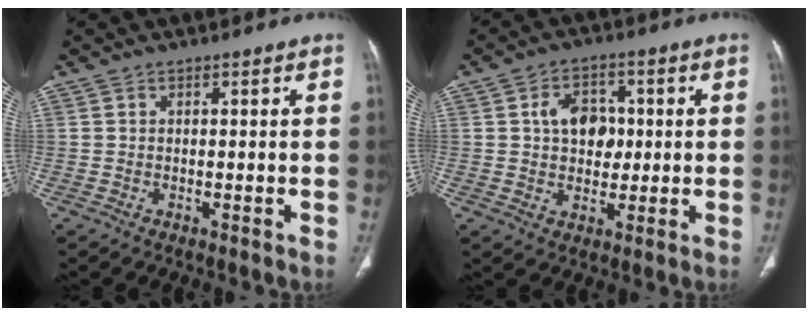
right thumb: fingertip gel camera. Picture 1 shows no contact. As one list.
[{"total": 8.3, "force": [1.1, 6.1, 5.5], "torque": [-0.056, 0.005, 0.017]}]